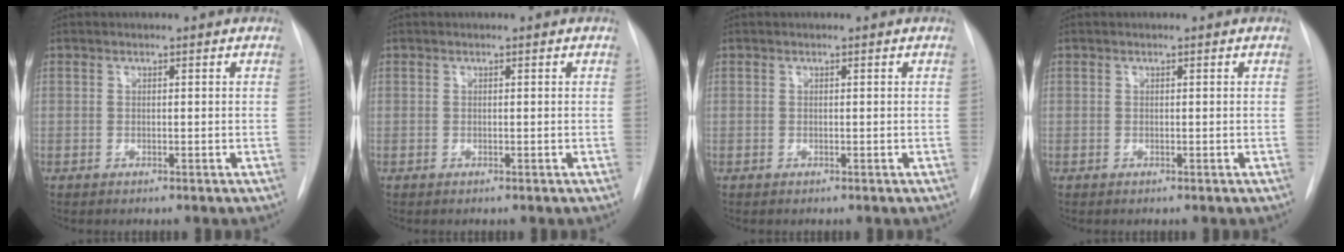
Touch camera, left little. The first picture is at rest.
{"total": 0.0}
{"total": 0.0}
{"total": 0.0}